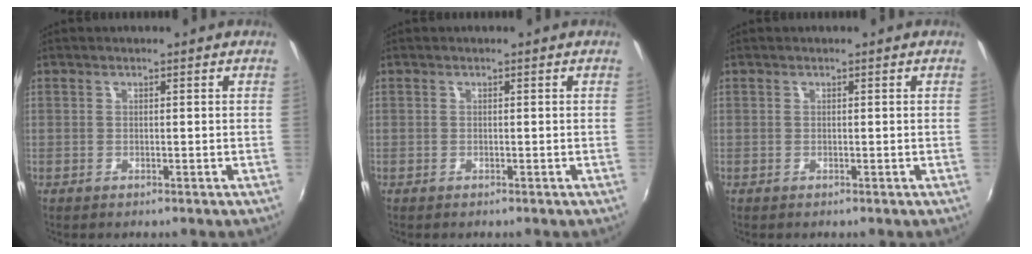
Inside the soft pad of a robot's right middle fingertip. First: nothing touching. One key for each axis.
{"total": 0.0}
{"total": 0.0}